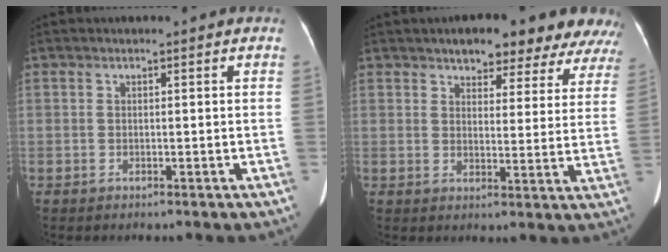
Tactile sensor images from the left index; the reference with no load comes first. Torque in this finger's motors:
{"motor_torque": [1.12, -1.02, 0.20, 0.08]}